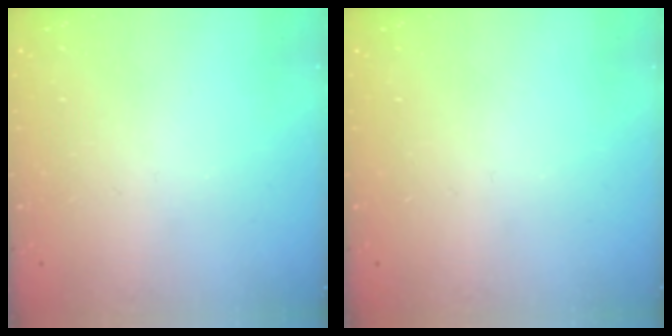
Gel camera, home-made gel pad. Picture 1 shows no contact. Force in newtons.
{"total": 0.0}